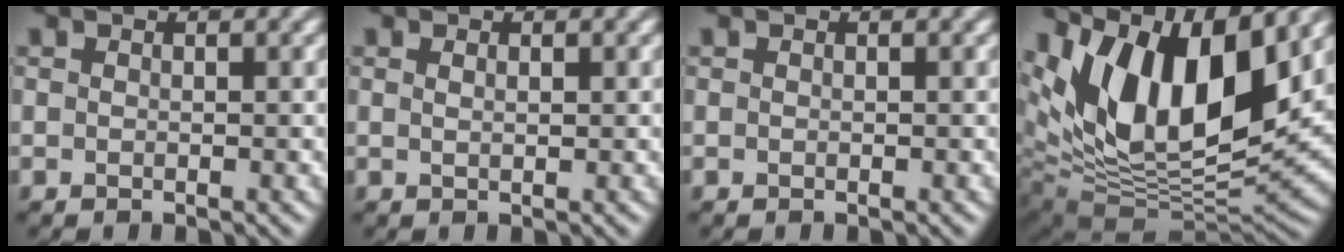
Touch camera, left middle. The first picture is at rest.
{"total": 0.7, "force": [0.3, 0.2, 0.6], "torque": [-0.010, 0.000, 0.006]}
{"total": 0.0}
{"total": 15.0, "force": [6.9, 7.5, 11.1], "torque": [-0.192, 0.018, 0.120]}